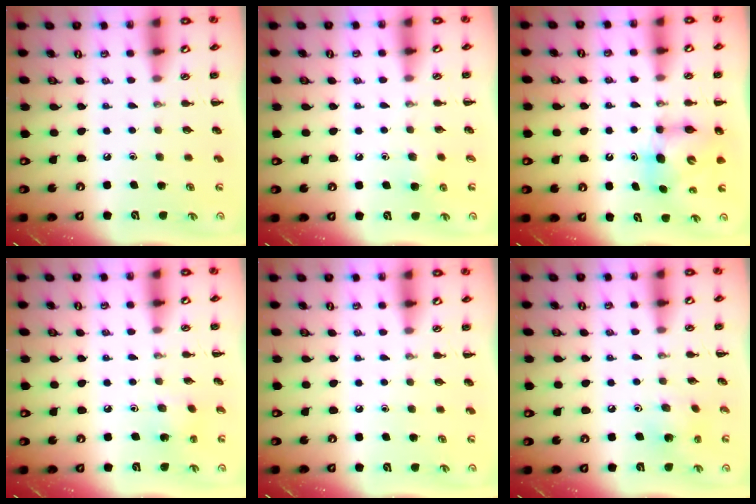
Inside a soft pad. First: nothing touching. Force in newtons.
{"total": 3.0, "press": 2.7, "slide": 1.3}
{"total": 8.5, "press": 8.4, "slide": 1.7}
{"total": 2.3, "press": 2.1, "slide": 0.8}
{"total": 0.0}
{"total": 3.3, "press": 3.2, "slide": 0.6}